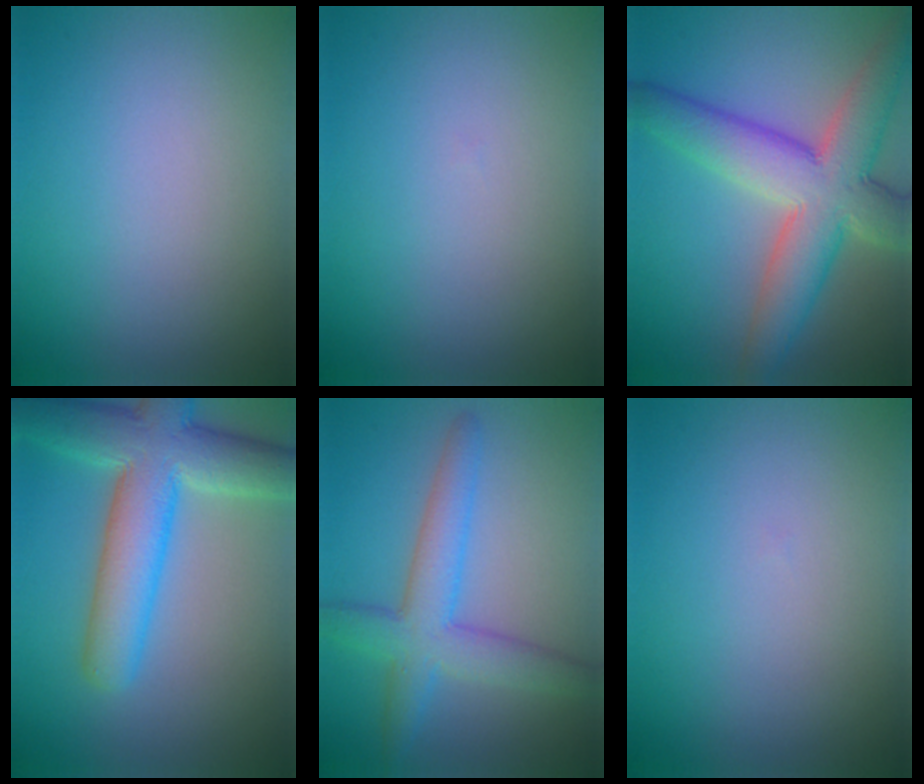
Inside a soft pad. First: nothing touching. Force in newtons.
{"total": 0.0}
{"total": 9.4, "press": 9.4, "slide": 0.5}
{"total": 9.4, "press": 9.4, "slide": 0.8}
{"total": 5.4, "press": 5.3, "slide": 0.3}
{"total": 0.0}